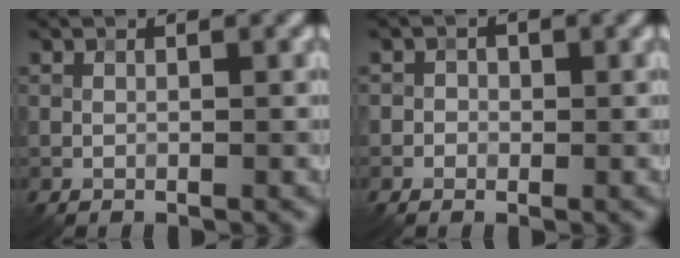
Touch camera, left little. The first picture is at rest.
{"total": 1.1, "force": [-0.1, 1.0, 0.3], "torque": [0.008, -0.002, -0.005]}